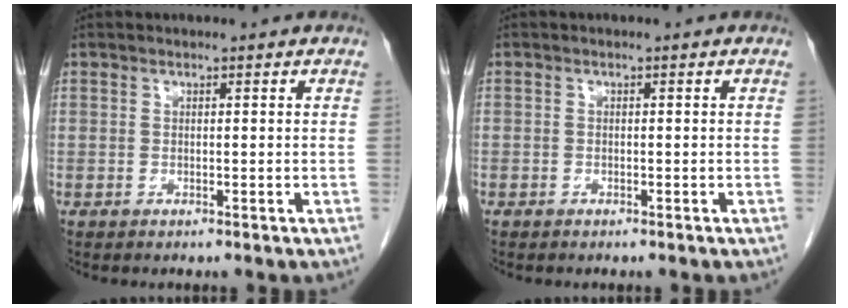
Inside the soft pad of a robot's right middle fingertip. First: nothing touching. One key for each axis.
{"total": 0.5, "fx": -0.4, "fy": 0.4, "fz": 0.0, "tx": -0.007, "ty": 0.003, "tz": -0.009}